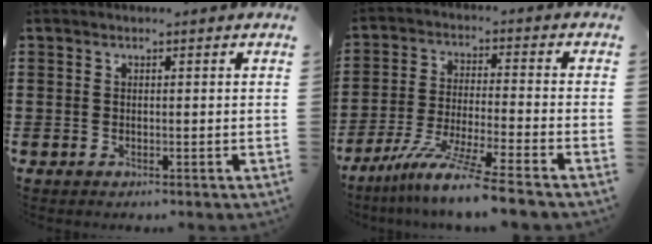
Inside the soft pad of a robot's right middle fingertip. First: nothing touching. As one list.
[{"total": 8.9, "force": [-7.4, -0.7, 5.0], "torque": [-0.099, -0.013, -0.146]}]